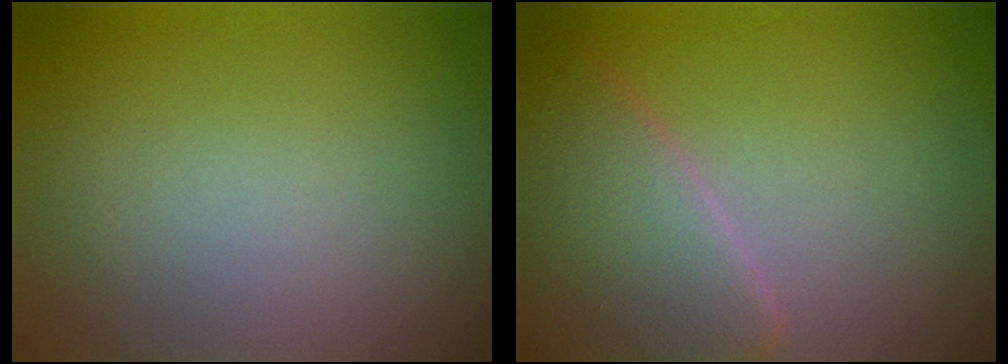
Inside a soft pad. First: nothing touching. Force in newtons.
{"total": 6.0, "press": 6.0, "slide": 0.3}